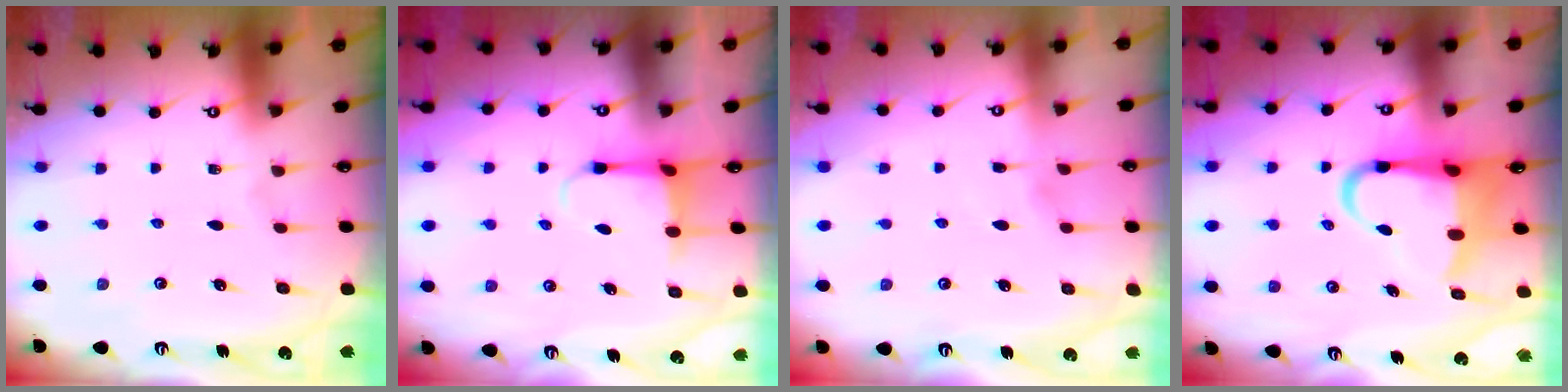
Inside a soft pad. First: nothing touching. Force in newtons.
{"total": 3.8, "press": 3.5, "slide": 1.3}
{"total": 1.6, "press": 1.5, "slide": 0.4}
{"total": 8.8, "press": 8.3, "slide": 2.9}